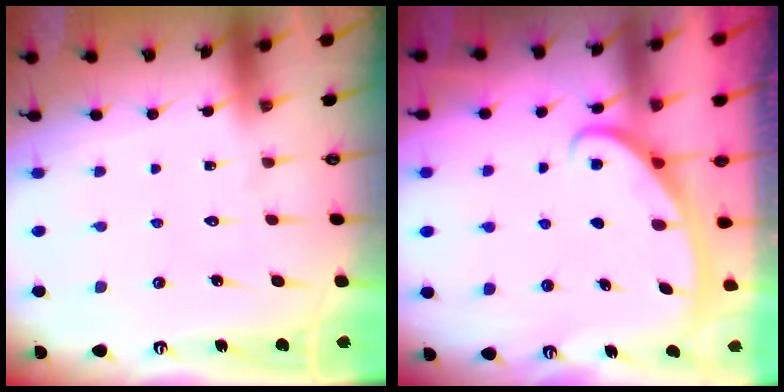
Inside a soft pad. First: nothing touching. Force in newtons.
{"total": 2.9, "press": 2.8, "slide": 0.4}